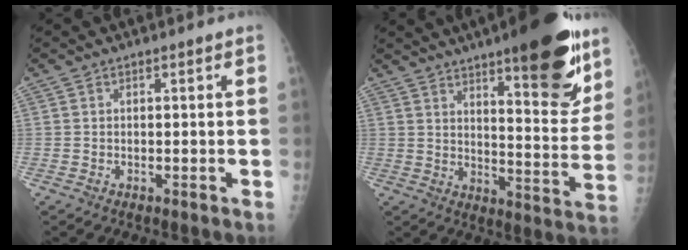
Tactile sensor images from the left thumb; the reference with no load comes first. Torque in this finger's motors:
{"motor_torque": [2.91, 1.49, 1.65, -1.08, 0.41]}